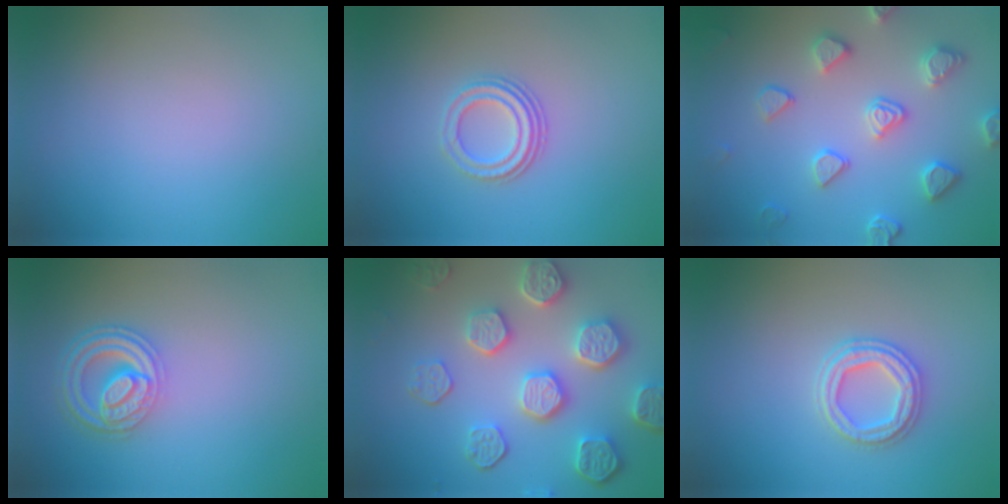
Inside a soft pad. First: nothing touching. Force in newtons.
{"total": 2.9, "press": 2.2, "slide": 1.9}
{"total": 4.1, "press": 4.1, "slide": 0.4}
{"total": 4.6, "press": 3.6, "slide": 2.9}
{"total": 7.0, "press": 5.7, "slide": 4.2}
{"total": 2.8, "press": 2.7, "slide": 0.8}